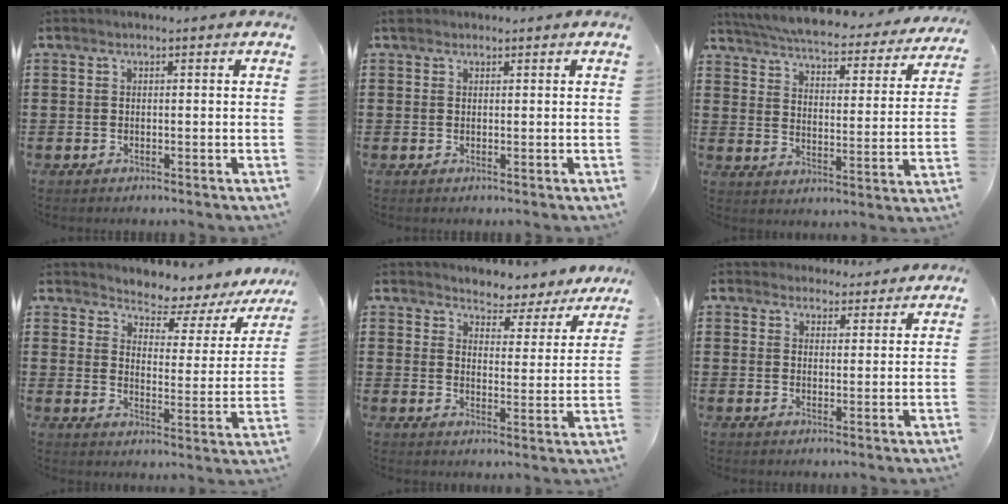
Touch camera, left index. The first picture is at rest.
{"total": 1.0, "force": [0.8, 0.6, 0.2], "torque": [-0.007, 0.004, 0.015]}
{"total": 5.3, "force": [5.0, -0.1, 1.6], "torque": [-0.059, -0.041, 0.081]}
{"total": 4.0, "force": [3.8, 0.9, 0.7], "torque": [-0.026, -0.040, 0.055]}
{"total": 3.5, "force": [3.4, 0.6, -0.5], "torque": [-0.017, -0.029, 0.055]}
{"total": 3.4, "force": [3.1, 1.3, -0.1], "torque": [-0.011, -0.001, 0.060]}